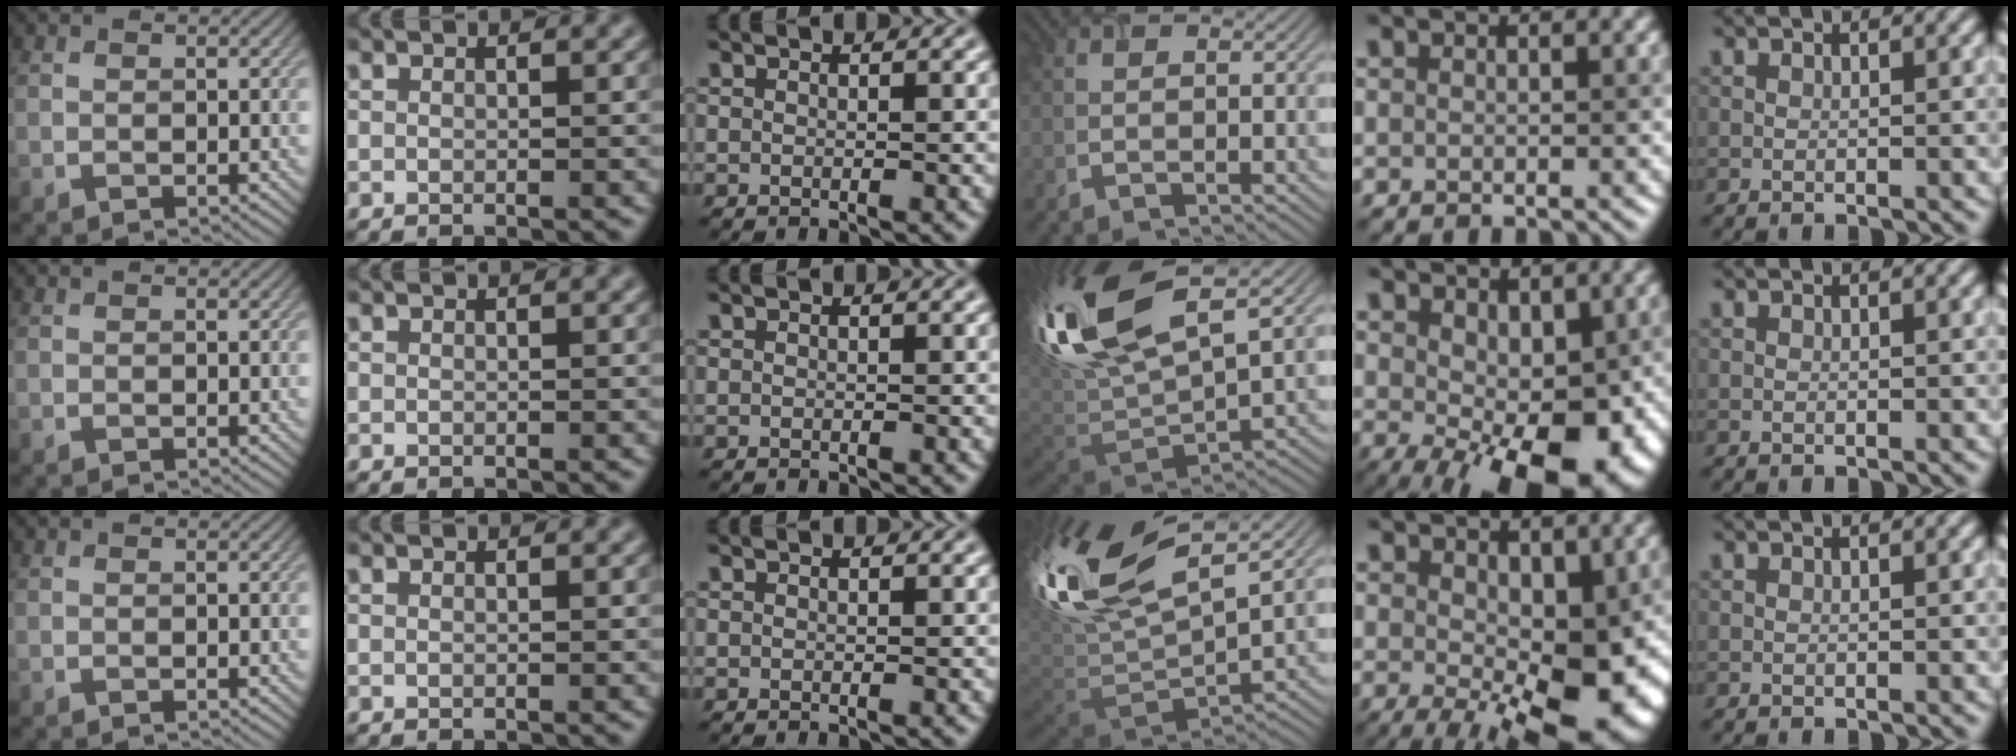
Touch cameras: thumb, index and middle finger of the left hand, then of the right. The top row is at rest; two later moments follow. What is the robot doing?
{"motion": "close", "object": "airpods case & airpods"}